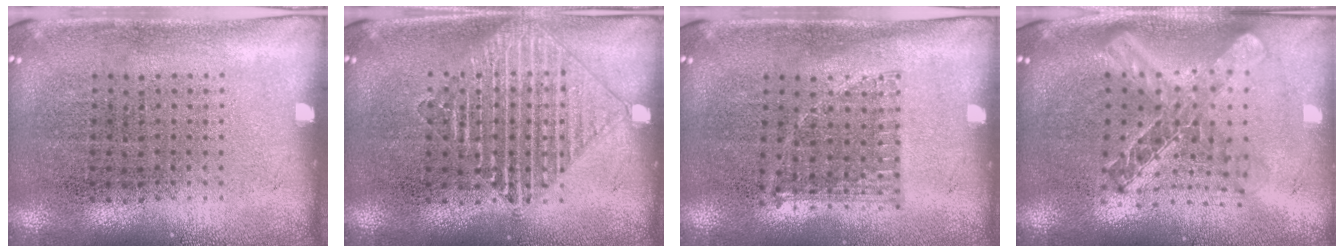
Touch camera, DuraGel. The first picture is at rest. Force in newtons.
{"total": 2.6, "press": 2.6, "slide": 0.5}
{"total": 0.8, "press": 0.7, "slide": 0.2}
{"total": 2.1, "press": 1.7, "slide": 1.3}